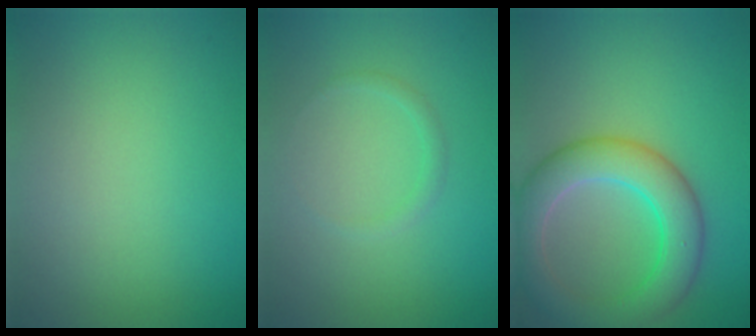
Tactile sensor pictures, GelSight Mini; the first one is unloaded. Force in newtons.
{"total": 0.9, "press": 0.9, "slide": 0.0}
{"total": 6.7, "press": 6.7, "slide": 0.2}